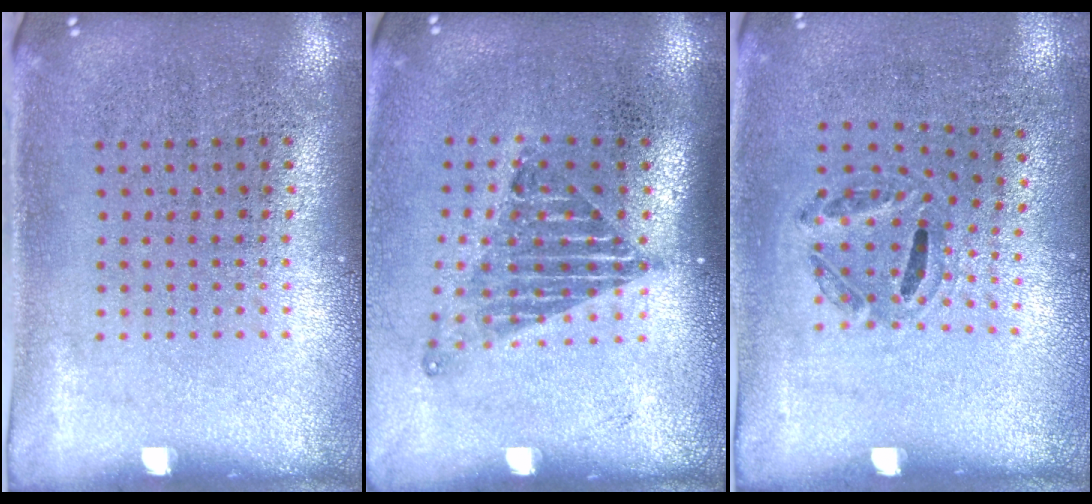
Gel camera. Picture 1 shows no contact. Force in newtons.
{"total": 1.4, "press": 1.1, "slide": 0.9}
{"total": 1.1, "press": 0.6, "slide": 0.9}